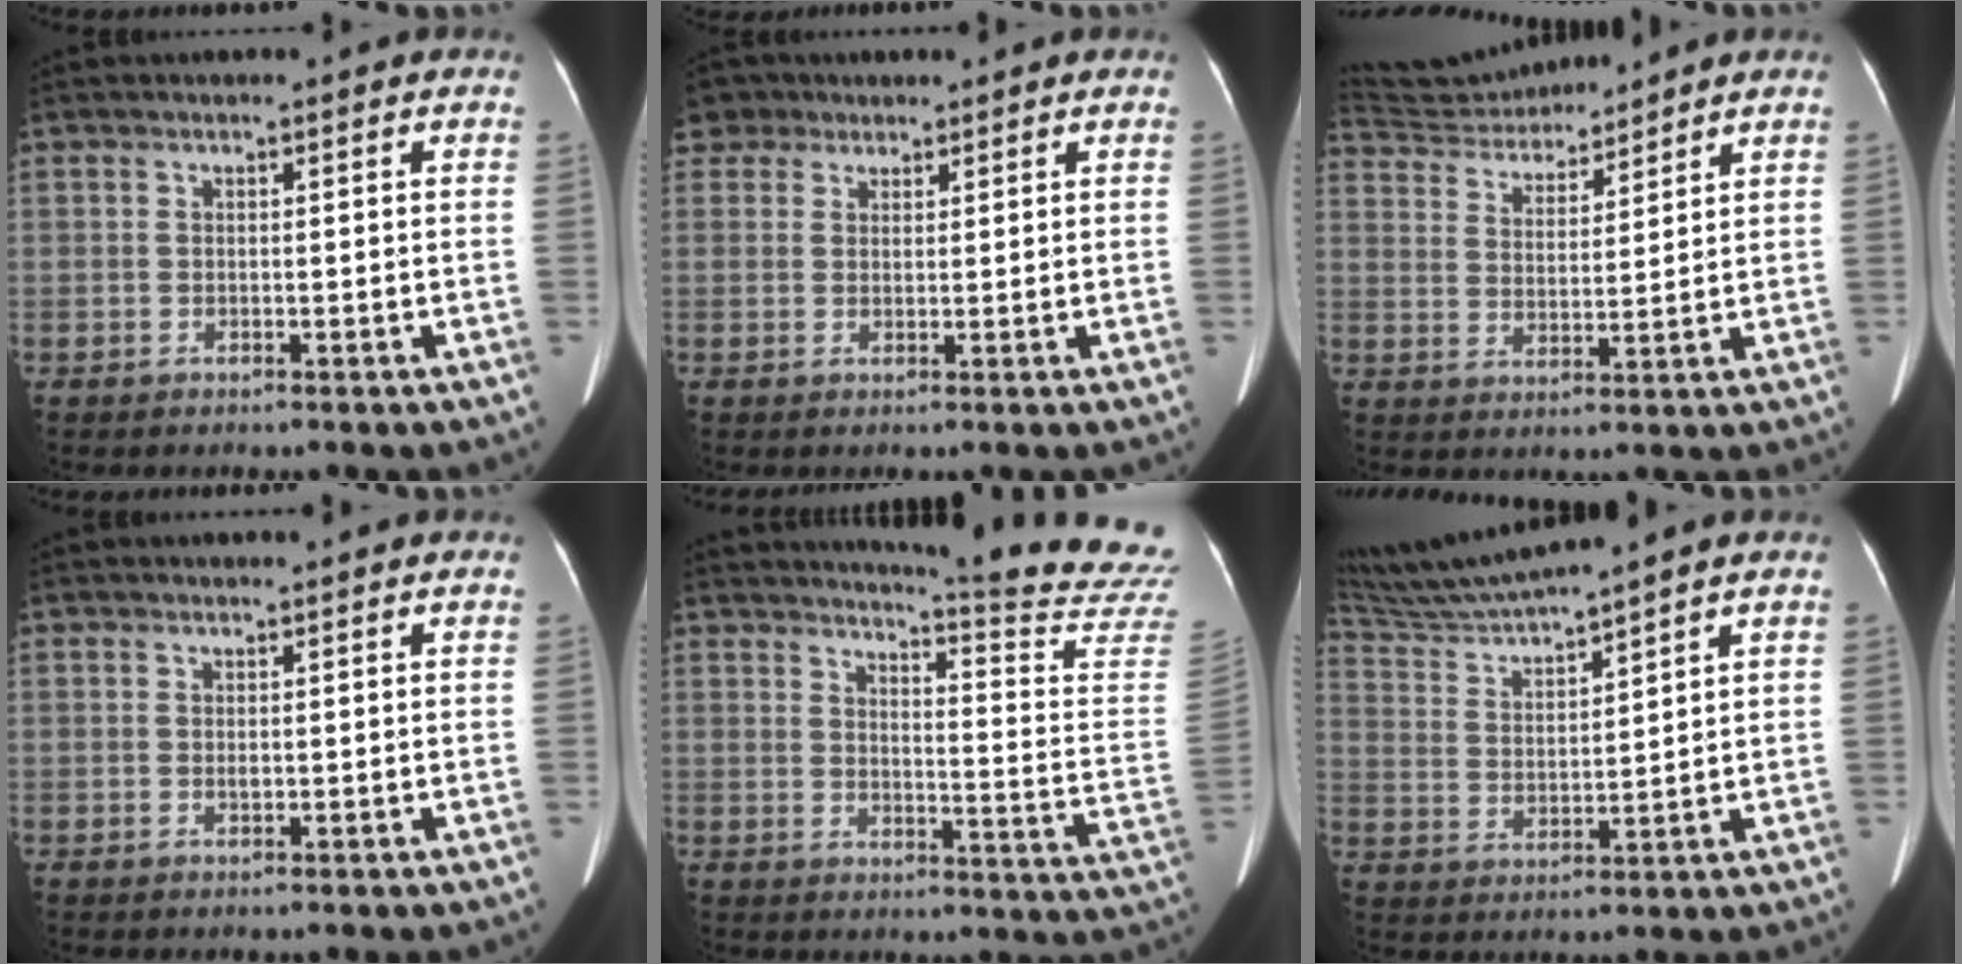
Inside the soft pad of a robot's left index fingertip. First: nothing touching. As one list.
[{"total": 3.7, "force": [2.4, 2.8, 0.0], "torque": [-0.001, 0.021, 0.043]}, {"total": 10.9, "force": [10.6, 1.7, 2.1], "torque": [-0.043, 0.024, 0.197]}, {"total": 0.7, "force": [0.4, 0.3, 0.5], "torque": [-0.014, 0.005, 0.006]}, {"total": 21.3, "force": [20.3, -1.4, 6.3], "torque": [-0.094, -0.152, 0.222]}, {"total": 8.9, "force": [8.4, -1.5, 2.6], "torque": [-0.066, 0.010, 0.175]}]